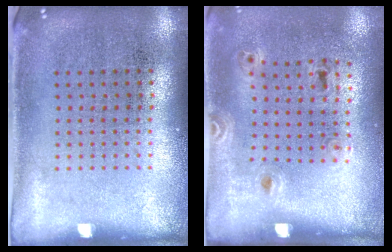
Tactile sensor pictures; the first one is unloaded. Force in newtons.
{"total": 1.5, "press": 0.9, "slide": 1.2}